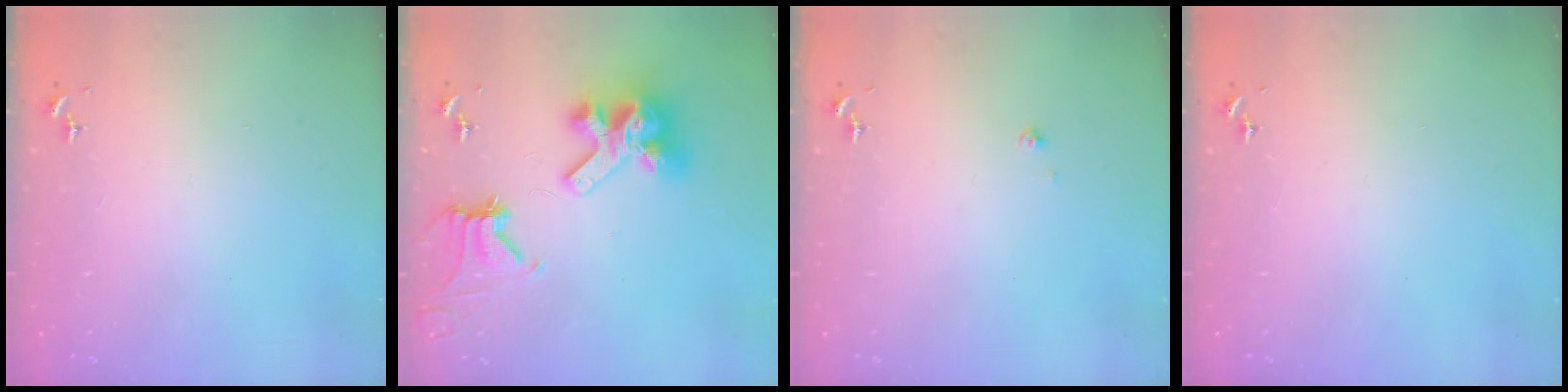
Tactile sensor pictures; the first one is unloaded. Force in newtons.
{"total": 15.5, "press": 15.3, "slide": 1.9}
{"total": 2.1, "press": 2.1, "slide": 0.2}
{"total": 0.0}